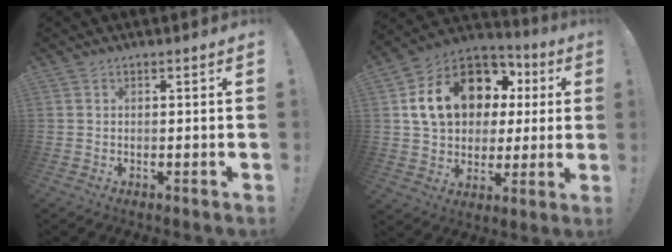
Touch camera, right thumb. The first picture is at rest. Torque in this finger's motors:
{"motor_torque": [1.43, 1.64, 1.90, -0.13, 0.15]}